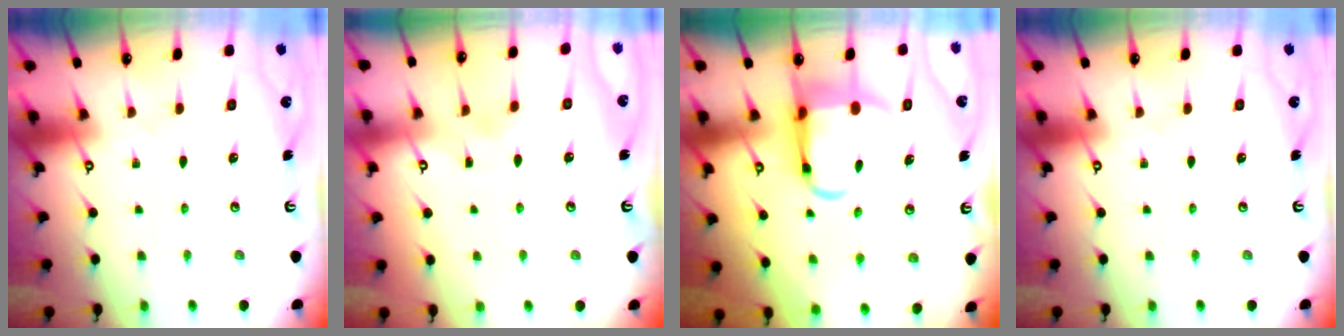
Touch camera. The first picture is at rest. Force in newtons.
{"total": 2.7, "press": 2.6, "slide": 0.3}
{"total": 9.8, "press": 9.6, "slide": 2.1}
{"total": 0.0}